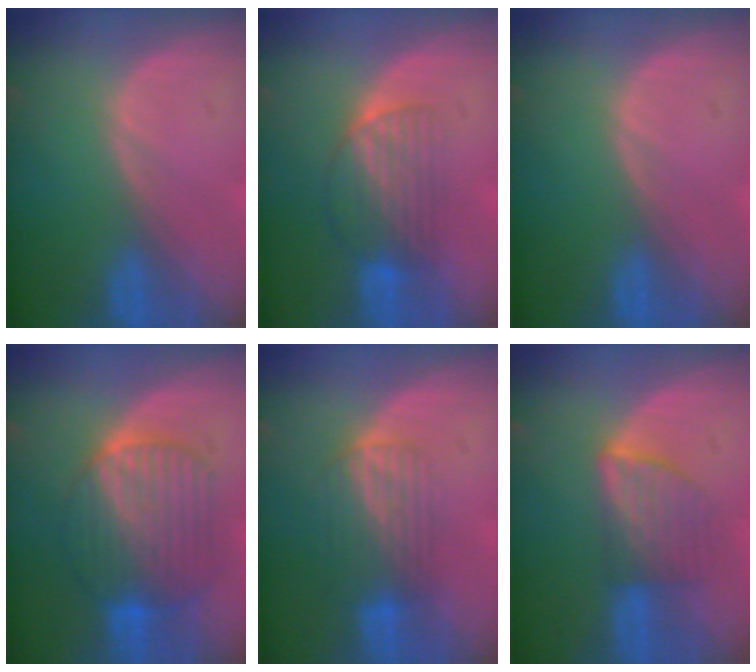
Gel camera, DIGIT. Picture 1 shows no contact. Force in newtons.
{"total": 6.6, "press": 5.8, "slide": 3.3}
{"total": 0.0}
{"total": 10.3, "press": 10.3, "slide": 0.8}
{"total": 6.8, "press": 5.7, "slide": 3.6}
{"total": 5.9, "press": 5.7, "slide": 1.5}